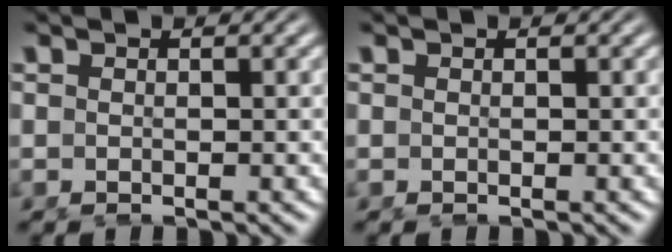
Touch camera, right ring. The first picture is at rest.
{"total": 0.0}